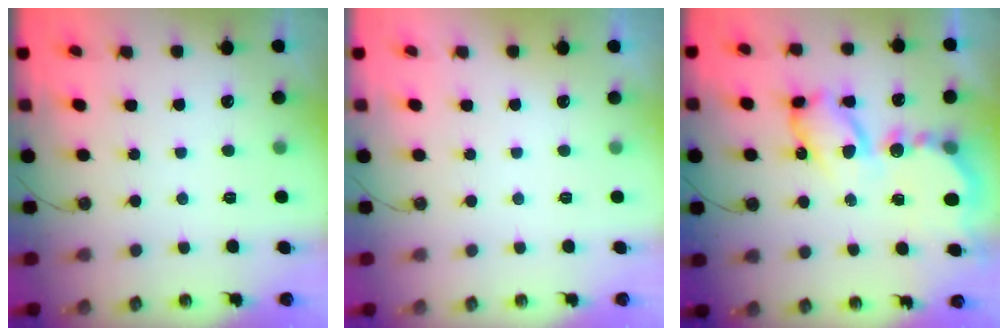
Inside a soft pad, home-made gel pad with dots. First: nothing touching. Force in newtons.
{"total": 0.0}
{"total": 13.0, "press": 13.0, "slide": 0.9}